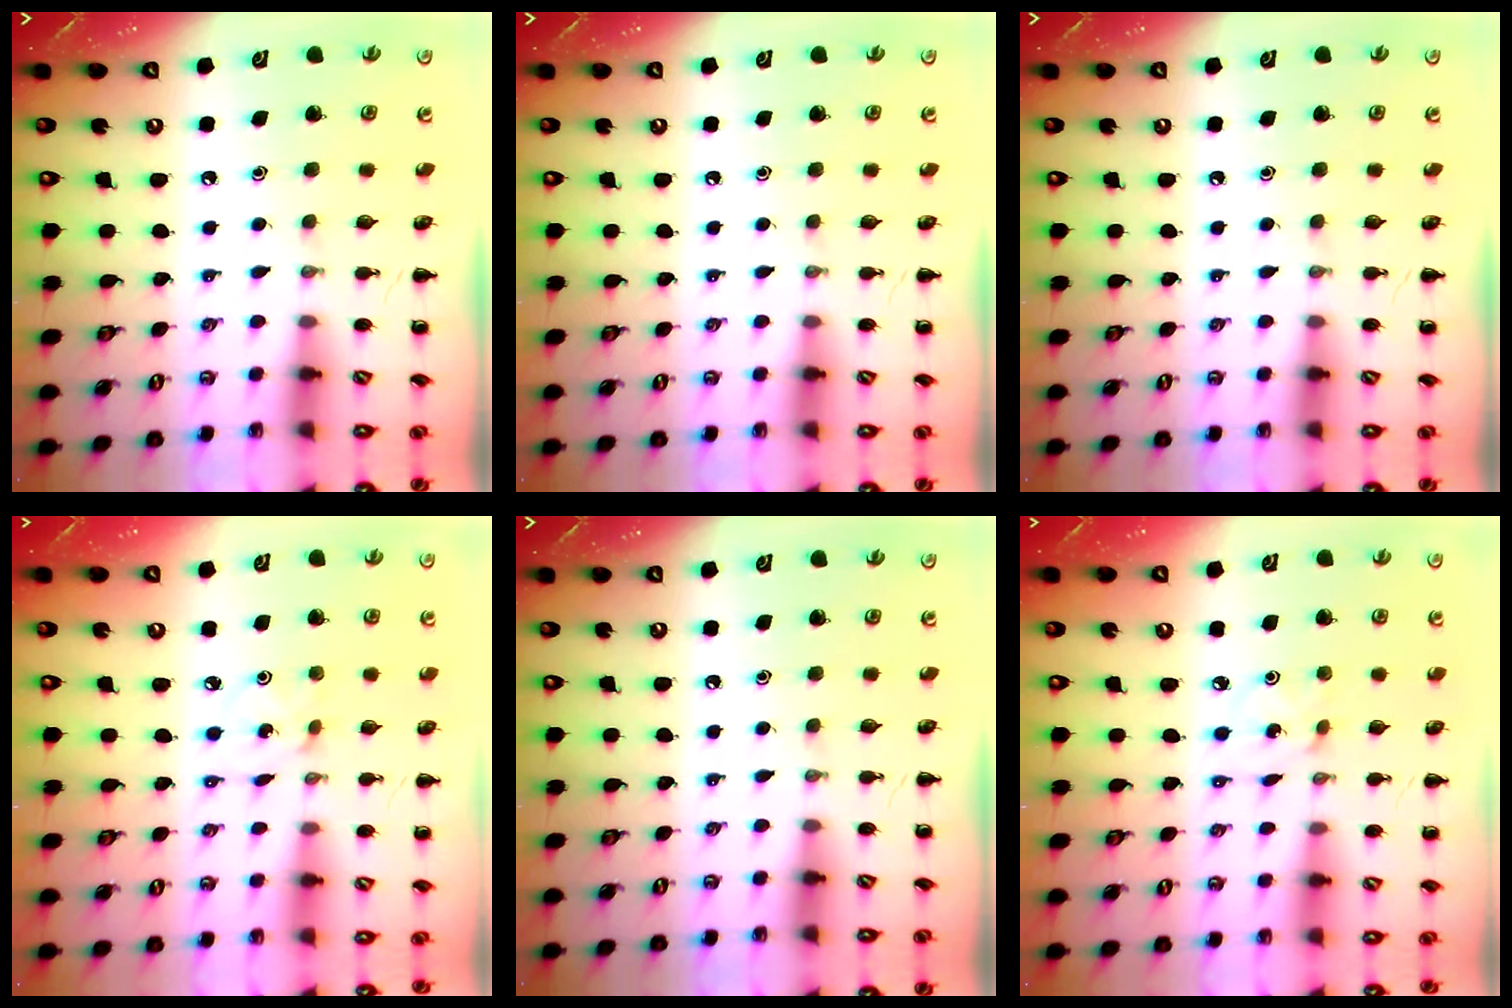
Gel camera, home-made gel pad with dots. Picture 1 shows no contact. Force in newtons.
{"total": 0.0}
{"total": 0.0}
{"total": 1.0, "press": 1.0, "slide": 0.2}
{"total": 0.0}
{"total": 1.0, "press": 1.0, "slide": 0.2}